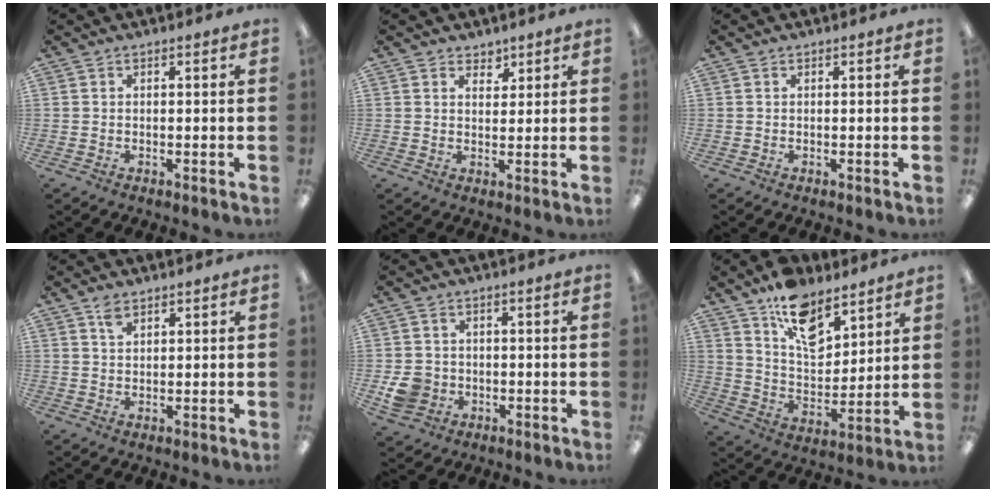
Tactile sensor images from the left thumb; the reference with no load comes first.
{"total": 2.9, "force": [2.4, 1.7, 0.2], "torque": [0.006, -0.014, 0.041]}
{"total": 0.0}
{"total": 2.6, "force": [2.0, 1.2, 1.1], "torque": [-0.019, -0.005, 0.036]}
{"total": 5.8, "force": [-1.3, 5.3, 2.1], "torque": [-0.035, 0.007, -0.022]}
{"total": 13.1, "force": [9.2, 6.9, 6.4], "torque": [-0.096, -0.055, 0.167]}